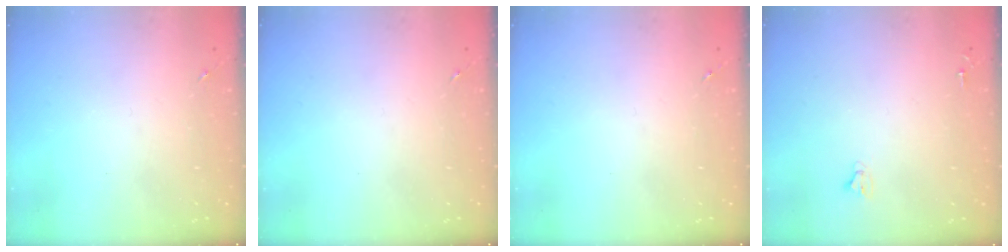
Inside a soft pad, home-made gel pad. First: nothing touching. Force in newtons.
{"total": 0.0}
{"total": 0.0}
{"total": 2.0, "press": 2.0, "slide": 0.2}